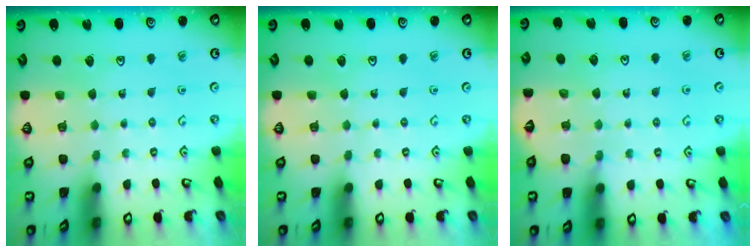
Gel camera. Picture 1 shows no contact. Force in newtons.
{"total": 0.0}
{"total": 4.8, "press": 4.6, "slide": 1.3}